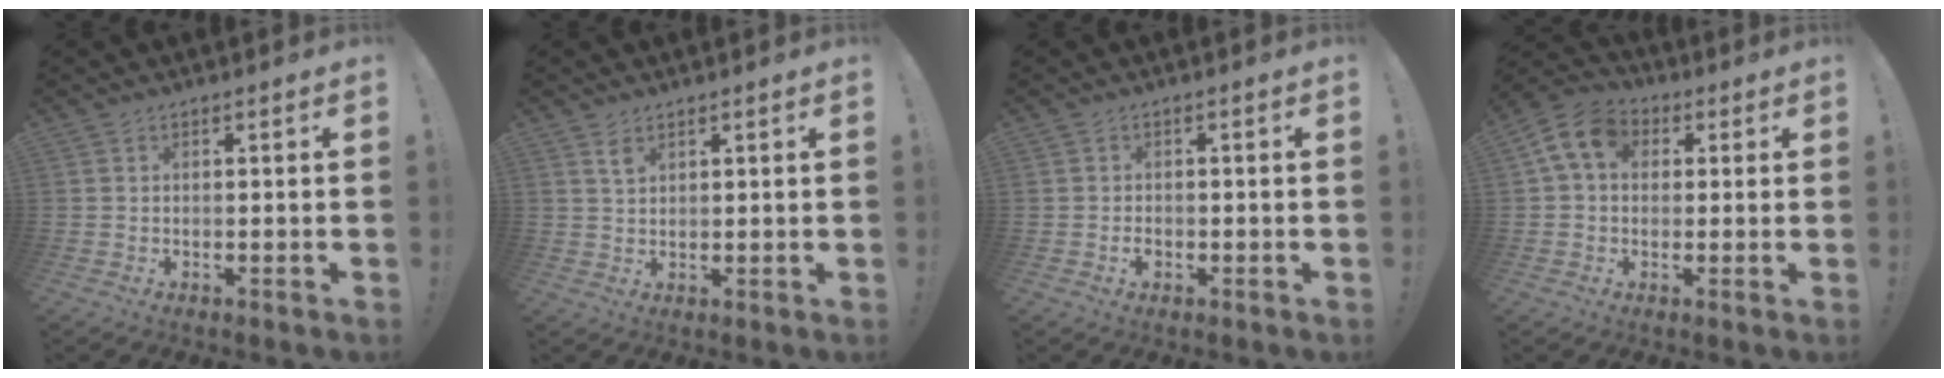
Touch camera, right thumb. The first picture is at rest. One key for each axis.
{"total": 2.5, "fx": 1.7, "fy": 1.3, "fz": 1.4, "tx": -0.018, "ty": -0.007, "tz": 0.029}
{"total": 1.9, "fx": -0.9, "fy": 1.4, "fz": 1.0, "tx": -0.011, "ty": 0.002, "tz": -0.015}
{"total": 10.3, "fx": 3.0, "fy": 7.6, "fz": 6.3, "tx": -0.113, "ty": 0.005, "tz": 0.060}